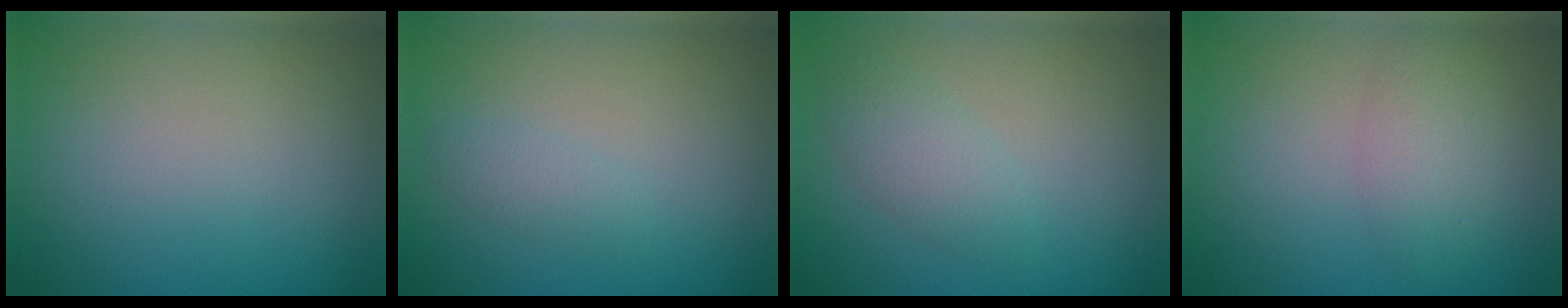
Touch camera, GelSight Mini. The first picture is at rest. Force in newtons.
{"total": 1.2, "press": 1.2, "slide": 0.0}
{"total": 2.2, "press": 2.2, "slide": 0.1}
{"total": 2.7, "press": 2.7, "slide": 0.1}